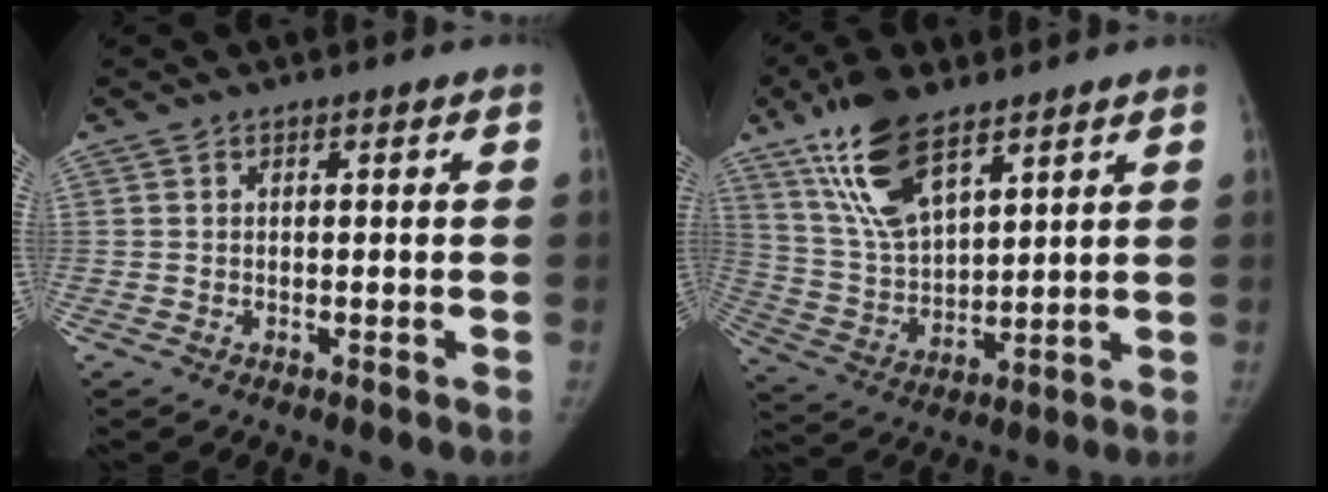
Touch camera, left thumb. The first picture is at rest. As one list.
[{"total": 15.1, "force": [9.5, 6.4, 9.8], "torque": [-0.164, -0.037, 0.189]}]